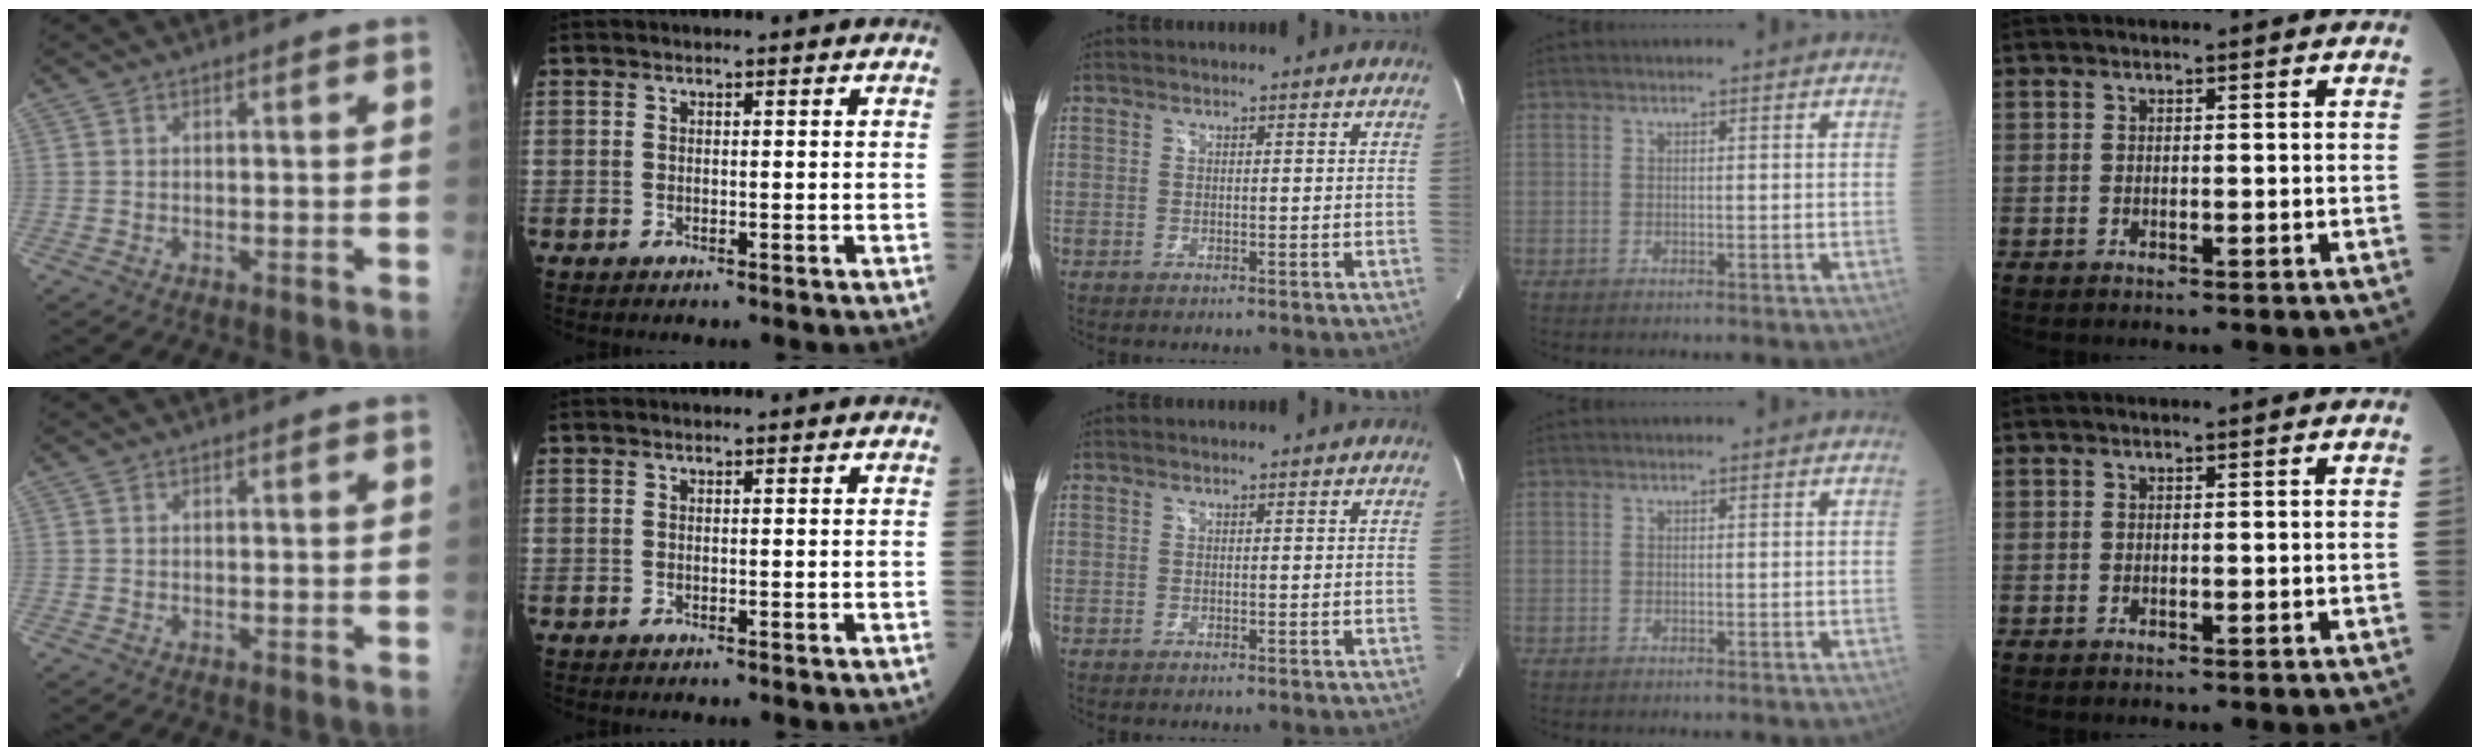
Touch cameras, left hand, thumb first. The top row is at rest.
{}